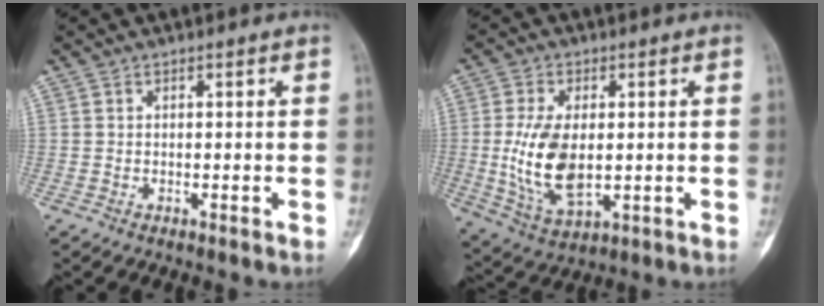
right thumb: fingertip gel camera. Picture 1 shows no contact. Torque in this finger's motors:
{"motor_torque": [1.96, 1.34, 0.97, -1.13, 0.36]}